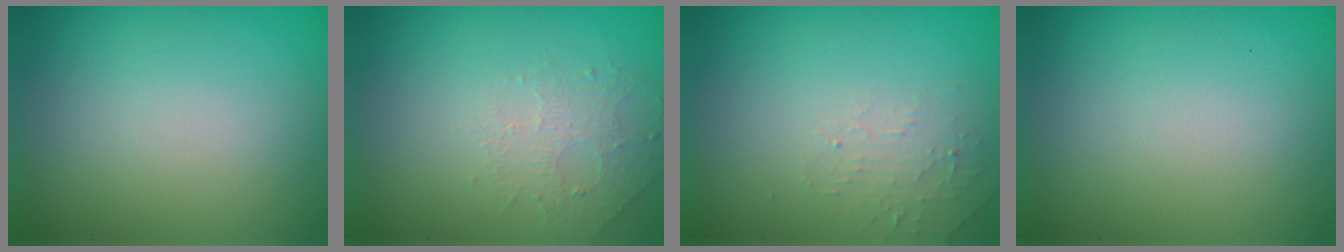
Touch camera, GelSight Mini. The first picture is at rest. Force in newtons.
{"total": 1.5, "press": 1.0, "slide": 1.1}
{"total": 1.6, "press": 1.5, "slide": 0.3}
{"total": 0.0}